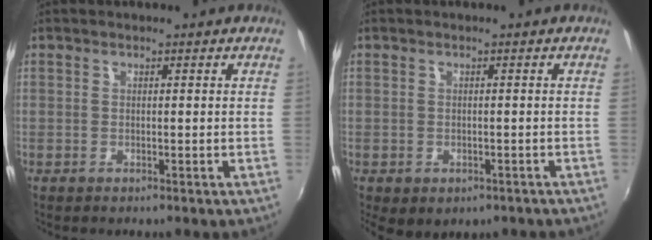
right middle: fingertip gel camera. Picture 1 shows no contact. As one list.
[{"total": 3.9, "force": [-1.9, 2.6, 2.2], "torque": [-0.043, -0.015, -0.018]}]